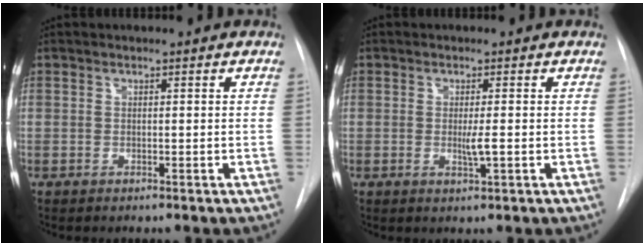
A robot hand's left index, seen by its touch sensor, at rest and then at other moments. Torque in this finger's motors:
{"motor_torque": [0.36, -0.26, 0.07, 0.04]}